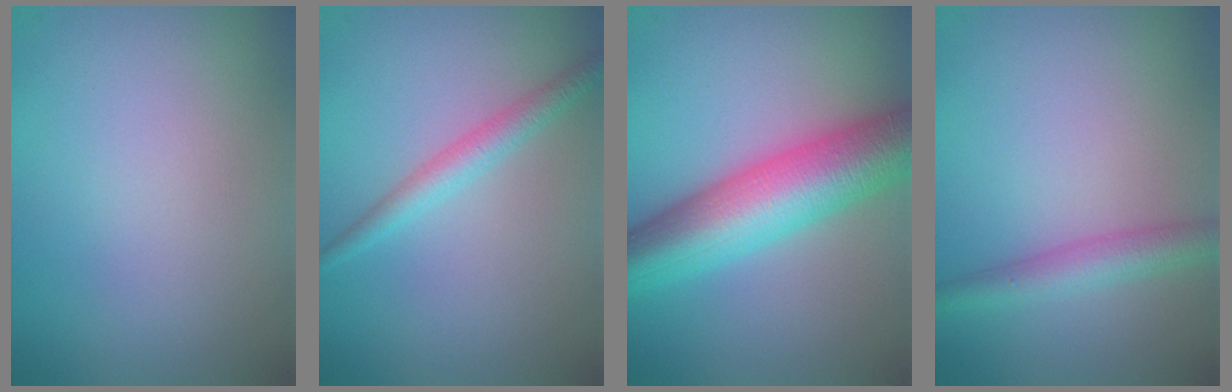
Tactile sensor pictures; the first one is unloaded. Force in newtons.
{"total": 2.1, "press": 2.1, "slide": 0.1}
{"total": 10.1, "press": 10.1, "slide": 0.1}
{"total": 3.0, "press": 3.0, "slide": 0.1}